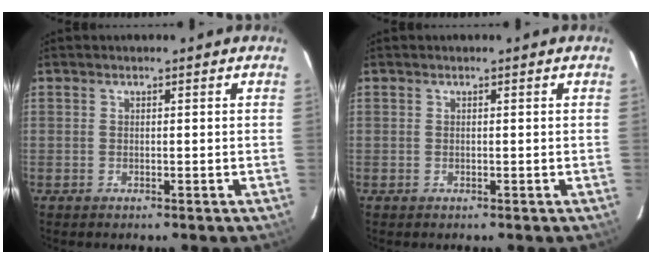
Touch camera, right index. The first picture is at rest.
{"total": 0.0}